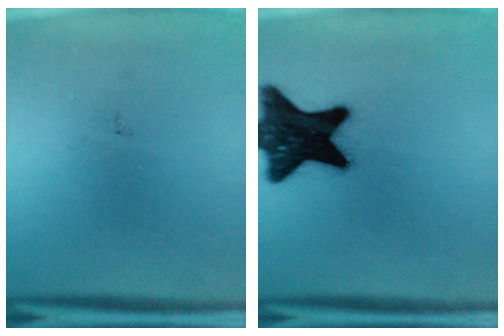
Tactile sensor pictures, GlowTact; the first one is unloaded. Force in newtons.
{"total": 19.0}